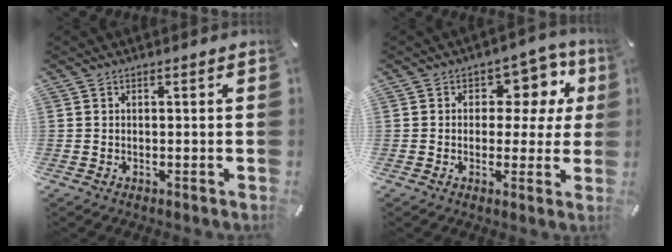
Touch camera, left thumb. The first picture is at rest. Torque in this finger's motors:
{"motor_torque": [0.36, -0.11, 0.30, 0.16, -0.08]}